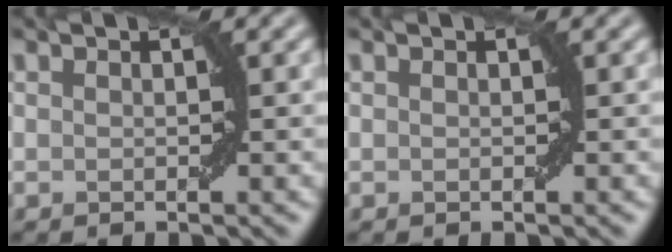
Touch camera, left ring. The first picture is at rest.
{"total": 0.0}